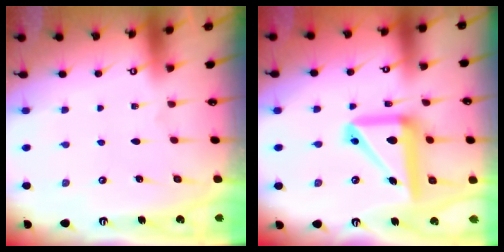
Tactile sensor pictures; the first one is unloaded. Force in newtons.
{"total": 16.1, "press": 15.9, "slide": 2.9}